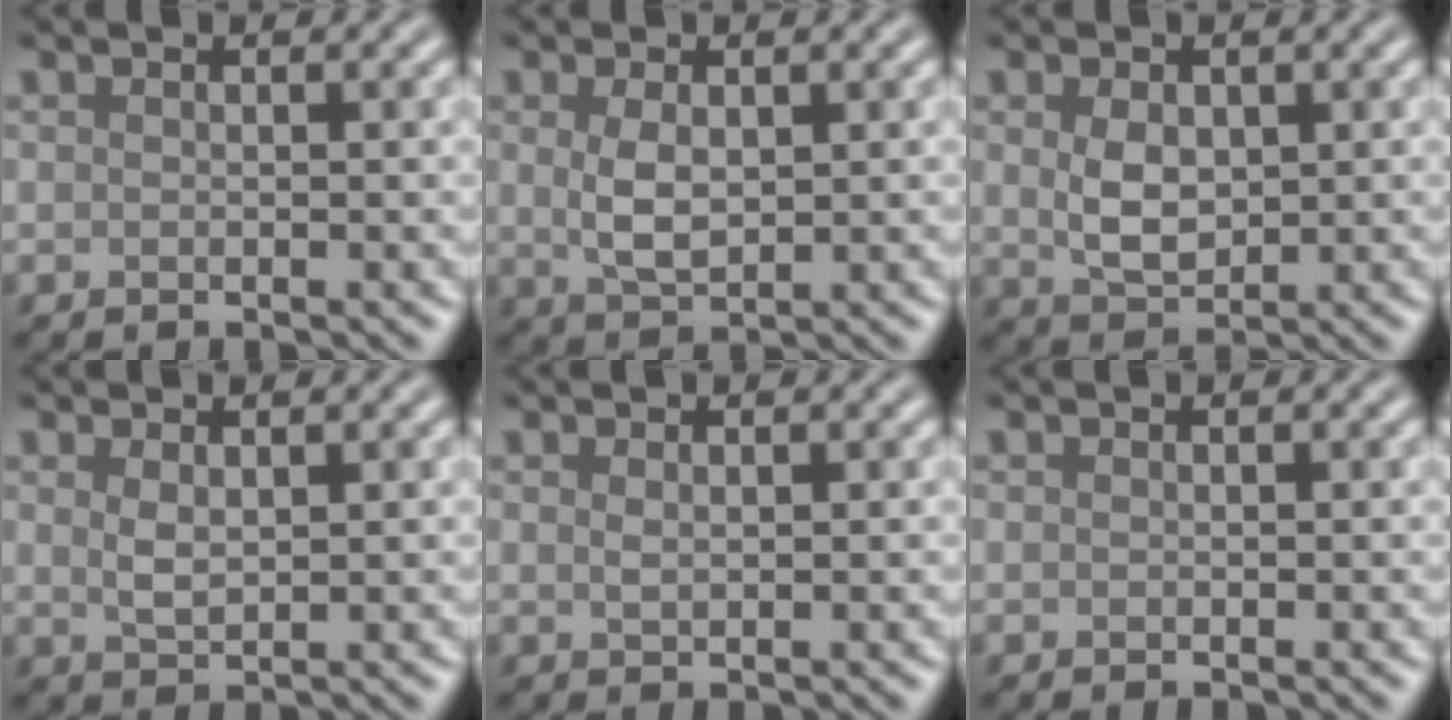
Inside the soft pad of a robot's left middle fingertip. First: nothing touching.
{"total": 2.9, "force": [0.5, 1.5, 2.4], "torque": [-0.057, -0.002, 0.014]}
{"total": 3.3, "force": [0.5, 2.2, 2.4], "torque": [-0.054, -0.002, 0.014]}
{"total": 1.7, "force": [0.7, 0.7, 1.3], "torque": [-0.030, -0.003, 0.018]}
{"total": 0.7, "force": [0.3, 0.3, 0.6], "torque": [-0.013, -0.001, 0.008]}
{"total": 0.0}